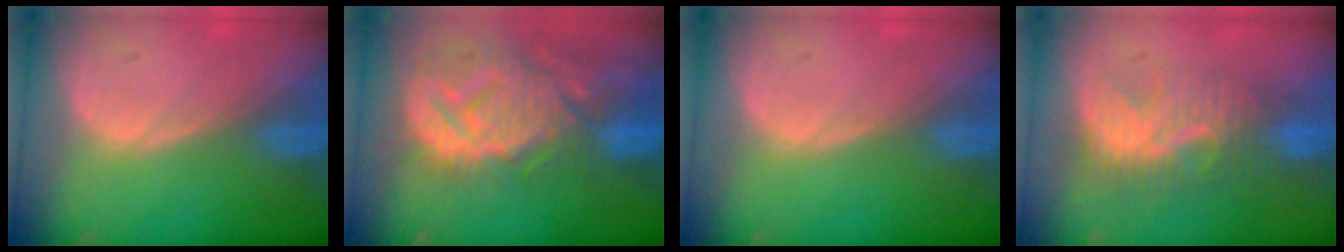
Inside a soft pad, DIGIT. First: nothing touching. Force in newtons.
{"total": 14.0, "press": 12.1, "slide": 7.1}
{"total": 0.0}
{"total": 7.9, "press": 7.6, "slide": 1.9}